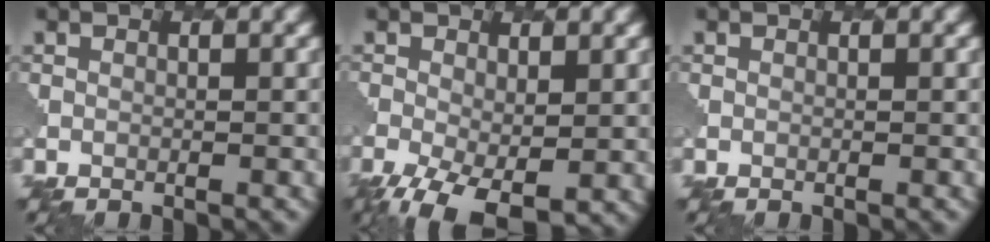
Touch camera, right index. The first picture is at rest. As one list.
[{"total": 5.9, "force": [-2.0, 2.9, 4.6], "torque": [-0.104, -0.021, -0.031]}, {"total": 0.0}]